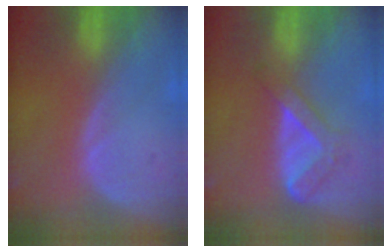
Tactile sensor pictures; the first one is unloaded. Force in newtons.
{"total": 5.3, "press": 4.6, "slide": 2.6}